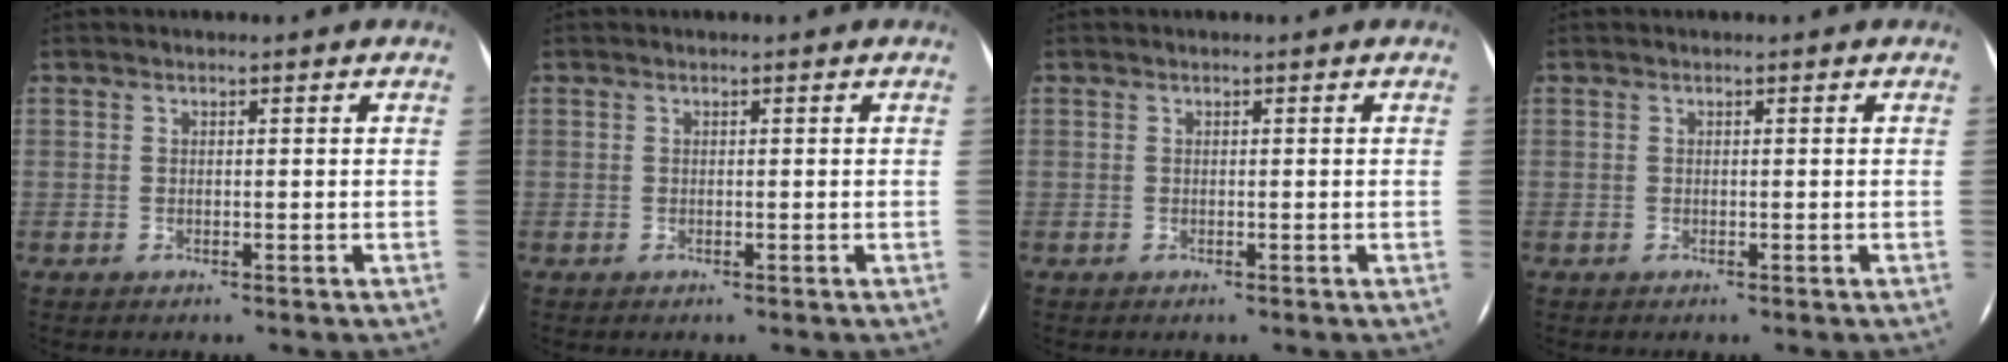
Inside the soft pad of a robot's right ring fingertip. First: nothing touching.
{"total": 0.0}
{"total": 0.0}
{"total": 0.0}